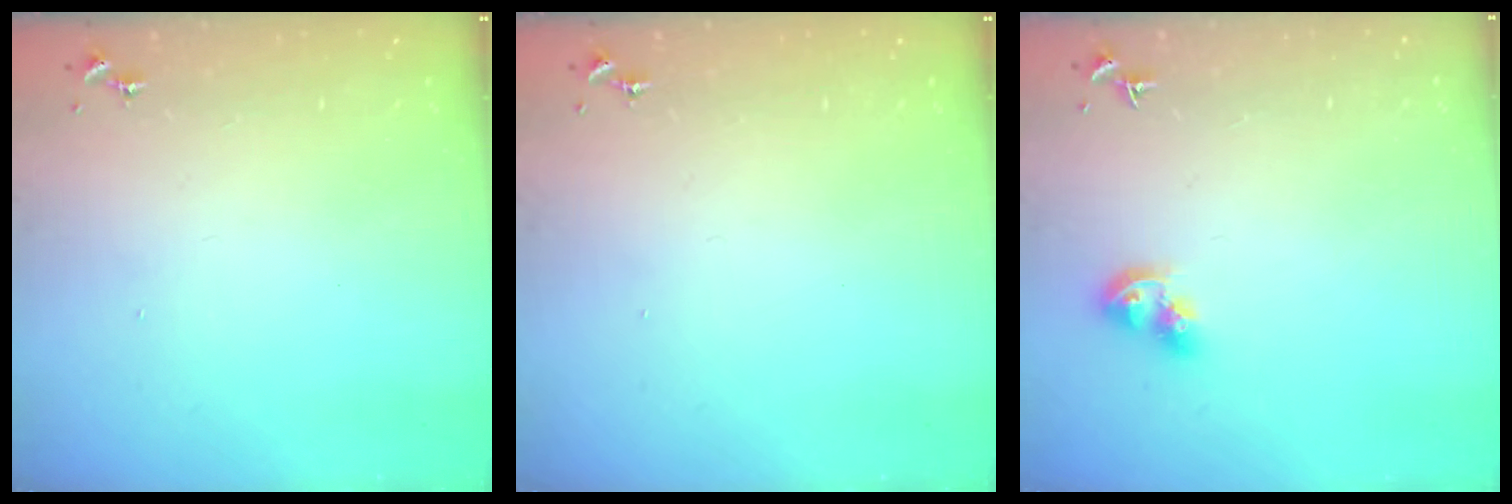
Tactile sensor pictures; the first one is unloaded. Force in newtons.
{"total": 0.0}
{"total": 9.0, "press": 9.0, "slide": 1.0}